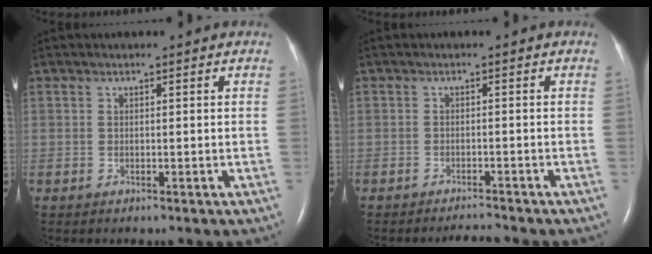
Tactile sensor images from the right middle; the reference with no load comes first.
{"total": 2.2, "force": [-2.1, -0.4, 0.2], "torque": [-0.008, -0.013, -0.032]}